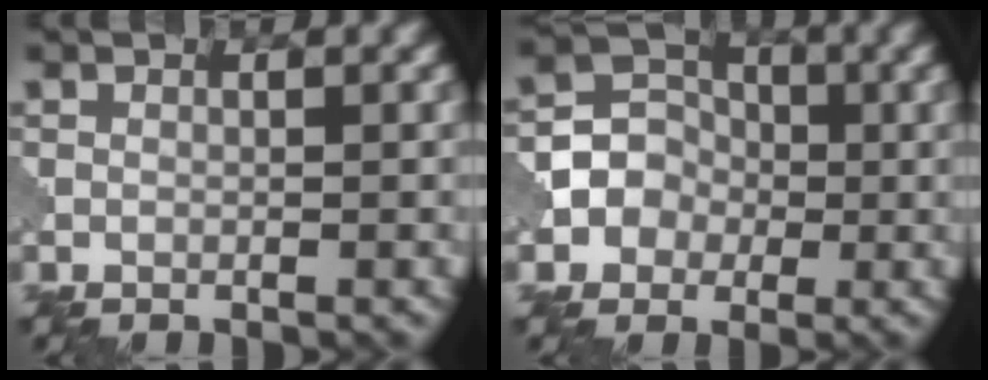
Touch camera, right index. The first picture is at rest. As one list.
[{"total": 4.5, "force": [-0.9, 4.1, 1.6], "torque": [-0.007, 0.010, -0.033]}]